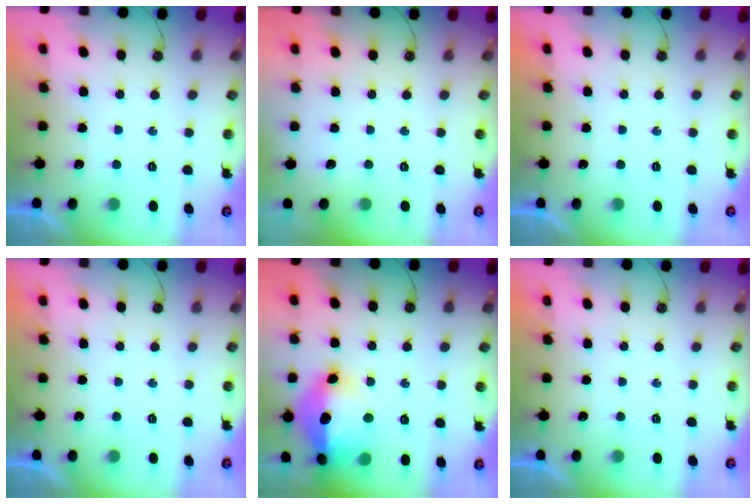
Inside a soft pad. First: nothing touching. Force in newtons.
{"total": 0.0}
{"total": 0.0}
{"total": 0.0}
{"total": 19.6, "press": 19.5, "slide": 1.8}
{"total": 0.0}